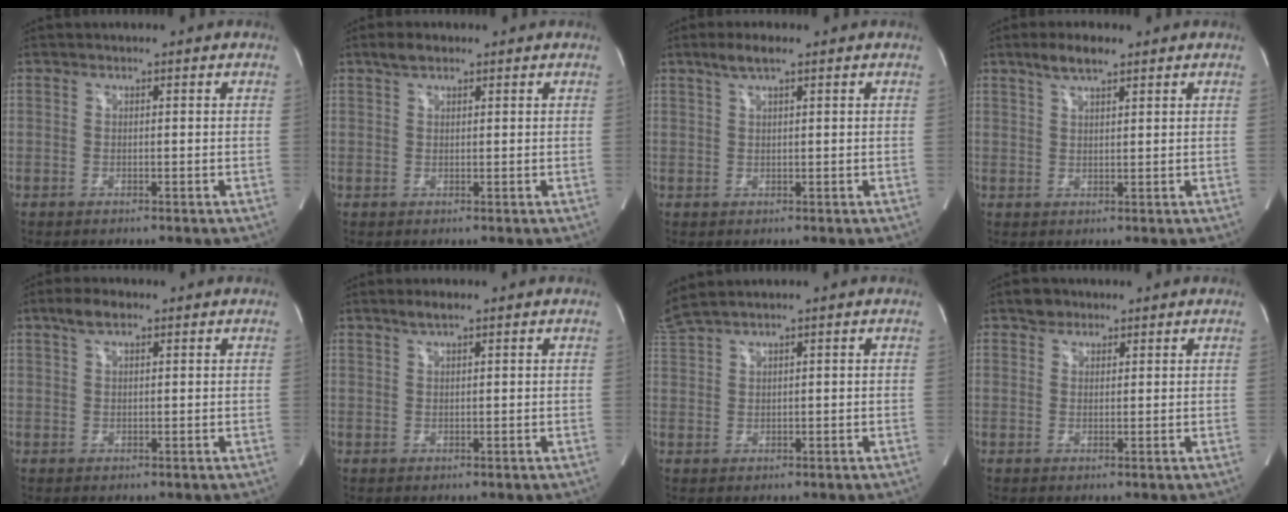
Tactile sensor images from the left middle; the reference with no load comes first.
{"total": 2.3, "force": [1.7, 1.0, 1.3], "torque": [-0.031, 0.011, 0.031]}
{"total": 3.0, "force": [2.0, 0.4, 2.2], "torque": [-0.052, 0.009, 0.041]}
{"total": 4.2, "force": [3.1, 1.0, 2.8], "torque": [-0.060, 0.009, 0.058]}
{"total": 3.1, "force": [2.0, 1.2, 2.0], "torque": [-0.046, 0.012, 0.040]}
{"total": 1.8, "force": [1.4, 0.1, 1.2], "torque": [-0.029, 0.005, 0.029]}
{"total": 4.1, "force": [3.6, -0.7, 2.0], "torque": [-0.059, 0.024, 0.082]}
{"total": 2.2, "force": [1.6, 1.5, 0.3], "torque": [-0.006, 0.007, 0.024]}